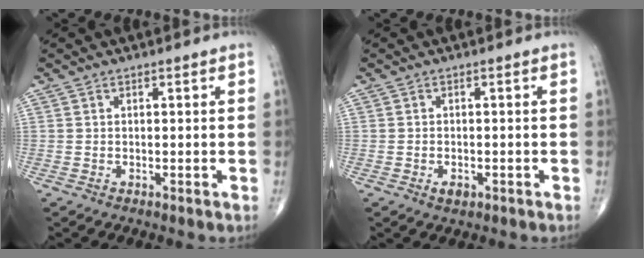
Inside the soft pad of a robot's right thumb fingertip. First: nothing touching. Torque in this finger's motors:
{"motor_torque": [0.40, 0.14, -0.06, -0.09, 0.00]}